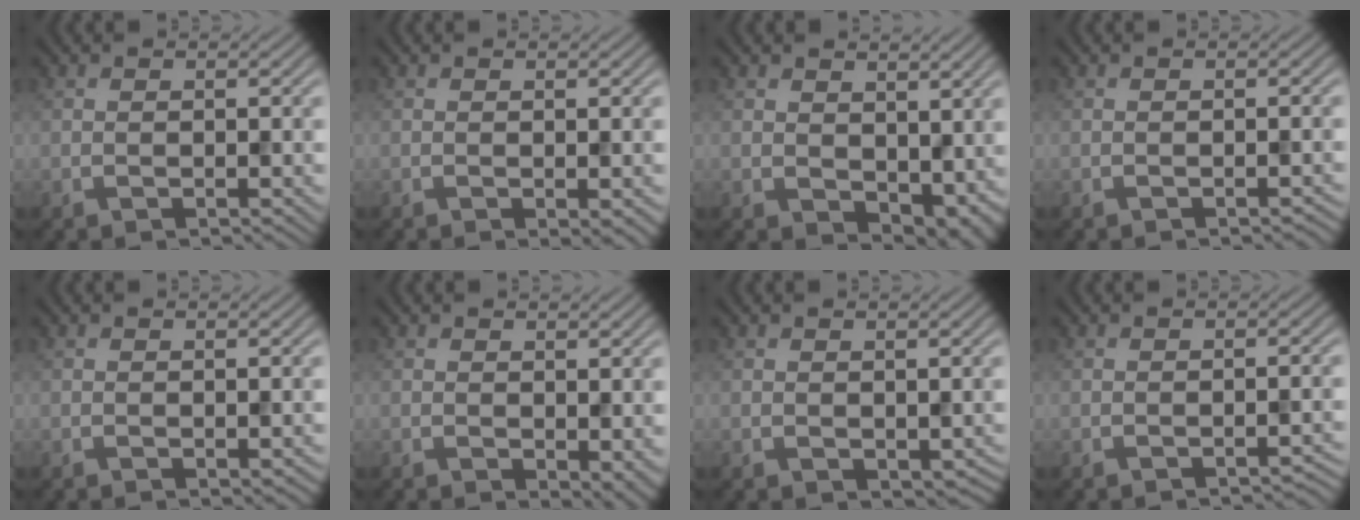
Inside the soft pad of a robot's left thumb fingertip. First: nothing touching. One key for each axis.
{"total": 1.2, "fx": -0.2, "fy": 0.2, "fz": 1.2, "tx": -0.018, "ty": -0.008, "tz": -0.005}
{"total": 5.5, "fx": 1.4, "fy": 3.7, "fz": 3.8, "tx": -0.070, "ty": -0.020, "tz": 0.034}
{"total": 0.8, "fx": -0.6, "fy": 0.2, "fz": 0.5, "tx": -0.004, "ty": 0.000, "tz": -0.010}
{"total": 0.7, "fx": -0.2, "fy": 0.3, "fz": 0.6, "tx": -0.007, "ty": -0.005, "tz": 0.000}
{"total": 2.9, "fx": -0.3, "fy": 1.7, "fz": 2.3, "tx": -0.033, "ty": -0.010, "tz": -0.001}
{"total": 1.3, "fx": 0.3, "fy": 0.9, "fz": 0.8, "tx": -0.017, "ty": -0.008, "tz": 0.011}
{"total": 1.4, "fx": -1.1, "fy": 0.3, "fz": 0.8, "tx": -0.004, "ty": 0.002, "tz": -0.015}